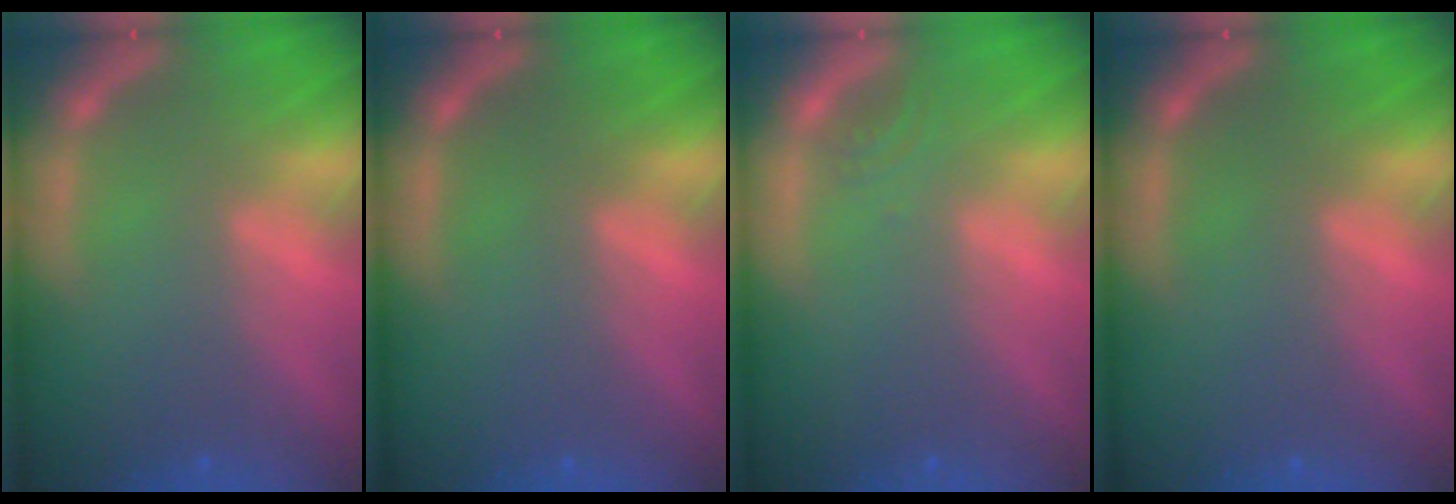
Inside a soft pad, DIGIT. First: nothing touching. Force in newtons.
{"total": 0.0}
{"total": 1.0}
{"total": 0.0}